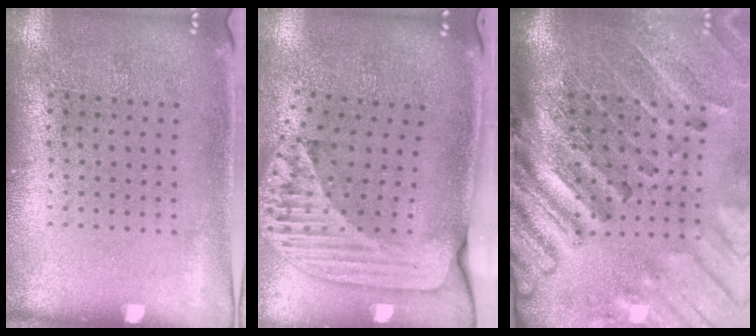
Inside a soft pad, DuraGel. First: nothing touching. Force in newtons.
{"total": 2.7, "press": 1.8, "slide": 1.9}
{"total": 4.4, "press": 3.2, "slide": 3.0}